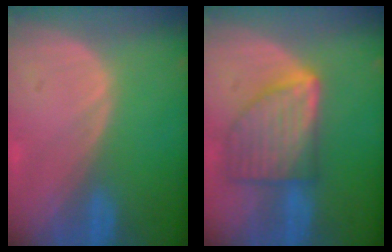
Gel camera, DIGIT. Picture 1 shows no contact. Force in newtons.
{"total": 8.4, "press": 8.4, "slide": 0.3}